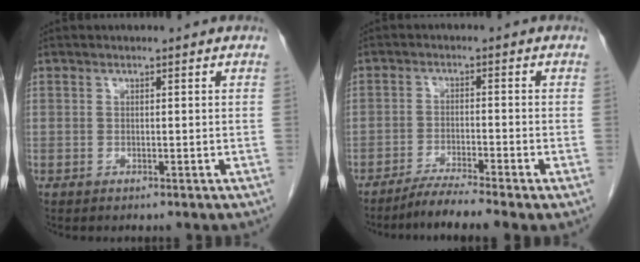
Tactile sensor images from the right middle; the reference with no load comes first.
{"total": 5.0, "force": [-4.1, -1.1, 2.6], "torque": [-0.045, -0.018, -0.077]}